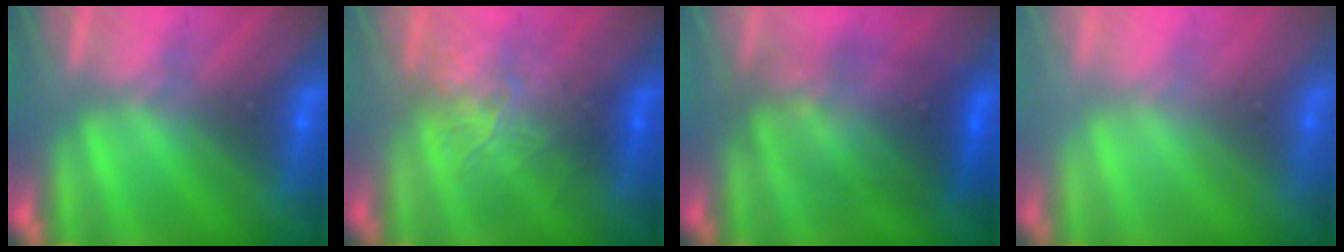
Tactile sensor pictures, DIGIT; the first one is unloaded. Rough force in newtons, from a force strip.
{"total": 2.4}
{"total": 3.5}
{"total": 2.7}